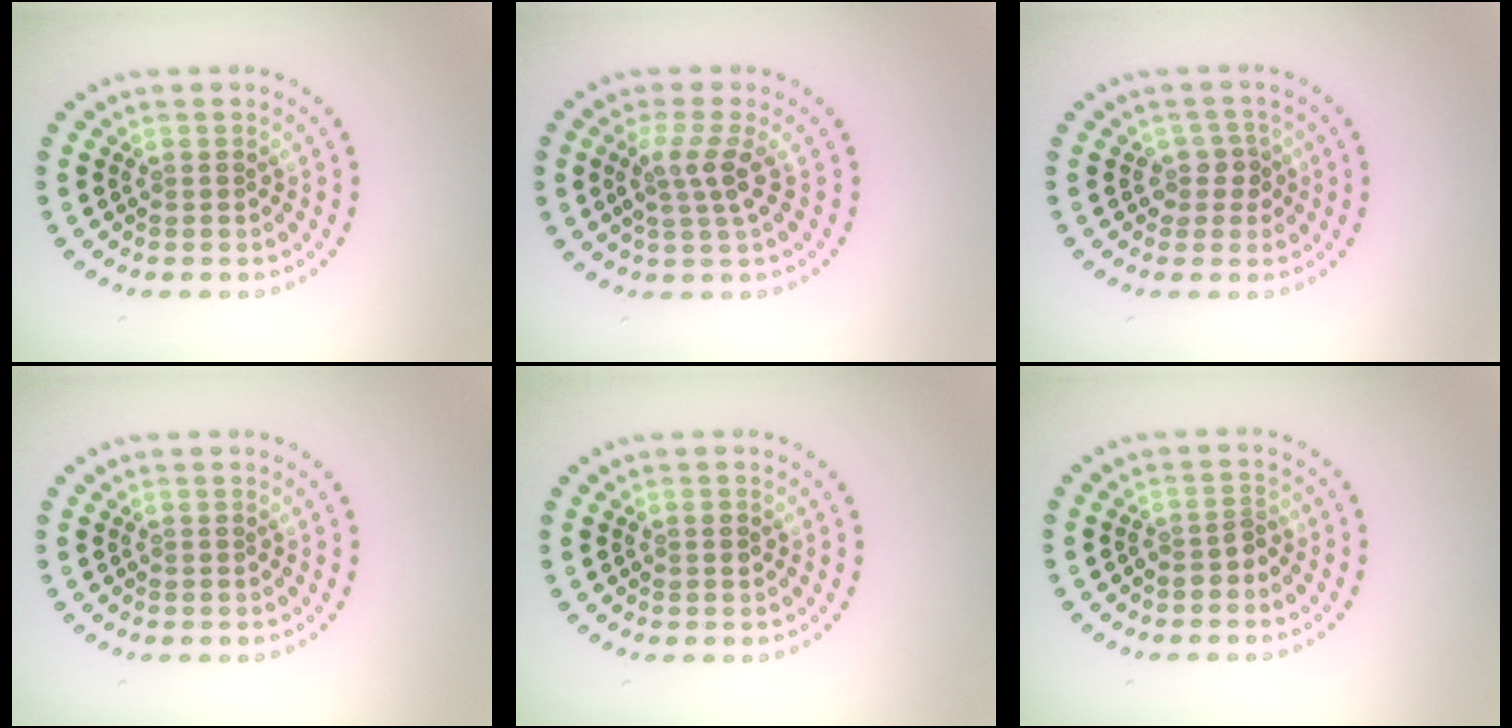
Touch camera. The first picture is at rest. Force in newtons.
{"total": 2.7, "press": 2.0, "slide": 1.8}
{"total": 2.0, "press": 1.7, "slide": 1.1}
{"total": 0.0}
{"total": 0.9, "press": 0.9, "slide": 0.1}
{"total": 1.3, "press": 1.1, "slide": 0.7}